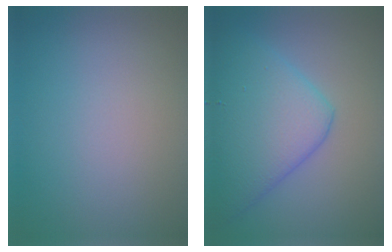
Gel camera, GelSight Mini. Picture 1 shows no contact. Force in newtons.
{"total": 7.5, "press": 7.5, "slide": 0.2}